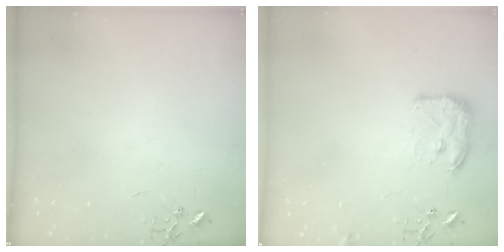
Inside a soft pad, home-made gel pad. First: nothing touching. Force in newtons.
{"total": 11.8, "press": 11.8, "slide": 0.6}